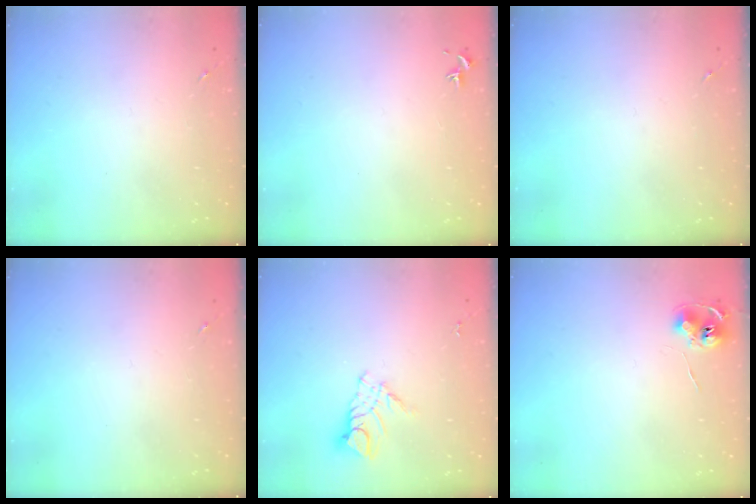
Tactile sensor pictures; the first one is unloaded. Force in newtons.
{"total": 0.7, "press": 0.6, "slide": 0.5}
{"total": 0.0}
{"total": 0.0}
{"total": 8.9, "press": 8.9, "slide": 0.8}
{"total": 7.5, "press": 7.5, "slide": 0.5}